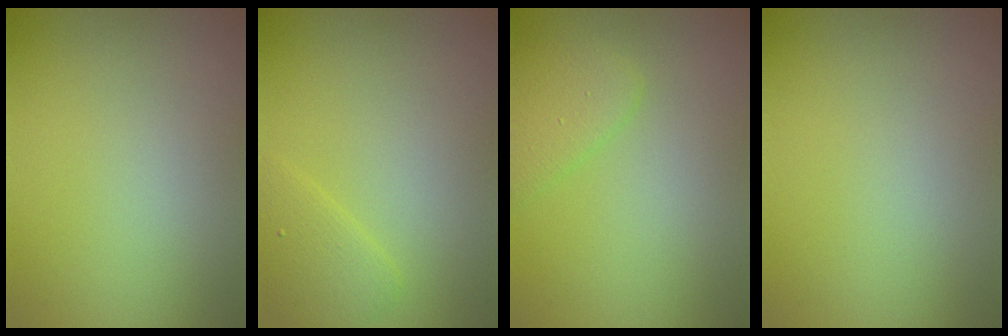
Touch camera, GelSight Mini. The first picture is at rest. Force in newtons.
{"total": 1.8, "press": 1.8, "slide": 0.1}
{"total": 2.4, "press": 2.4, "slide": 0.1}
{"total": 0.0}